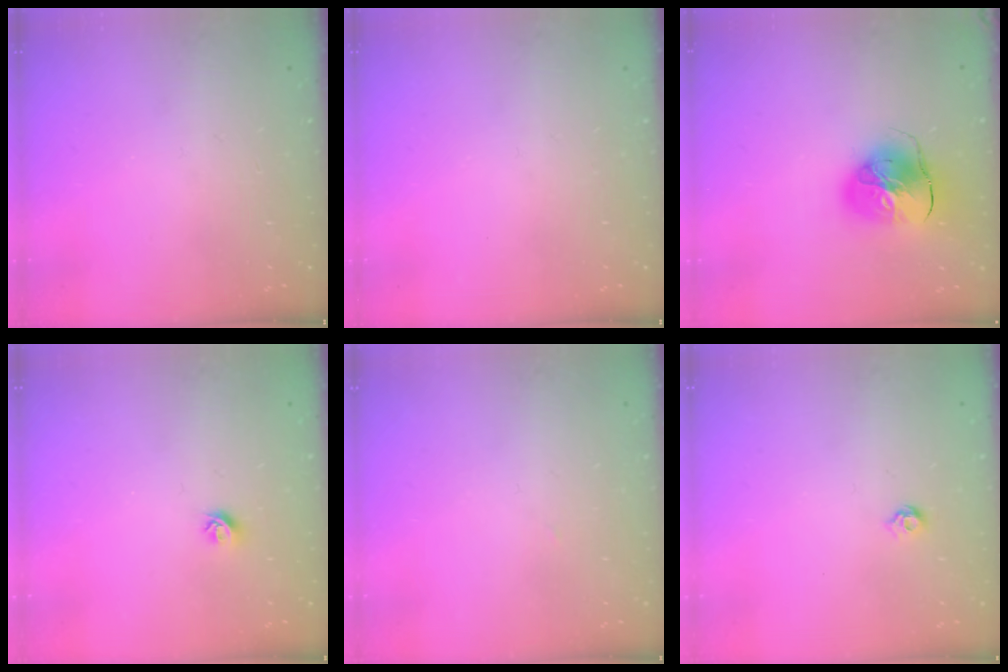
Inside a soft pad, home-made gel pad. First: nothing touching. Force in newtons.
{"total": 0.0}
{"total": 11.2, "press": 11.1, "slide": 1.5}
{"total": 6.0, "press": 5.9, "slide": 0.7}
{"total": 1.1, "press": 1.1, "slide": 0.1}
{"total": 4.4, "press": 4.3, "slide": 0.9}